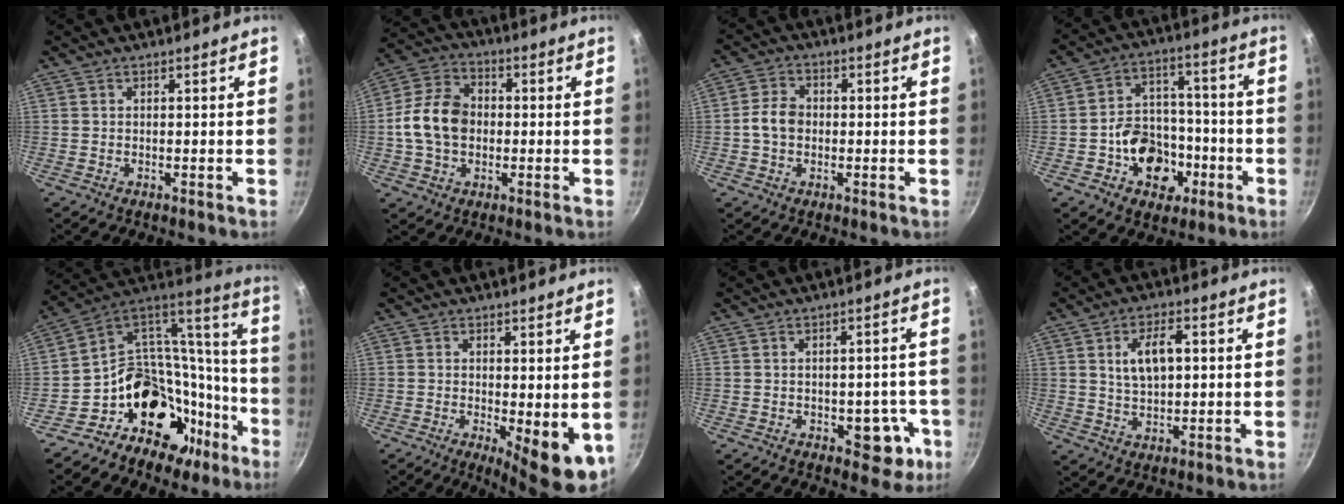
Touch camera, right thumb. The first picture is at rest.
{"total": 12.0, "force": [-0.5, 9.0, 7.9], "torque": [-0.127, 0.024, -0.023]}
{"total": 5.3, "force": [-0.5, 4.1, 3.2], "torque": [-0.047, 0.017, -0.018]}
{"total": 13.6, "force": [-4.5, 10.6, 7.2], "torque": [-0.074, 0.044, -0.067]}
{"total": 24.0, "force": [-11.9, 17.7, 11.0], "torque": [-0.099, 0.130, -0.187]}
{"total": 7.6, "force": [-0.7, 2.5, 7.2], "torque": [-0.084, -0.010, 0.000]}
{"total": 7.0, "force": [-2.3, 4.4, 4.9], "torque": [-0.016, 0.017, -0.023]}
{"total": 7.8, "force": [1.6, 4.0, 6.5], "torque": [-0.106, 0.006, 0.031]}